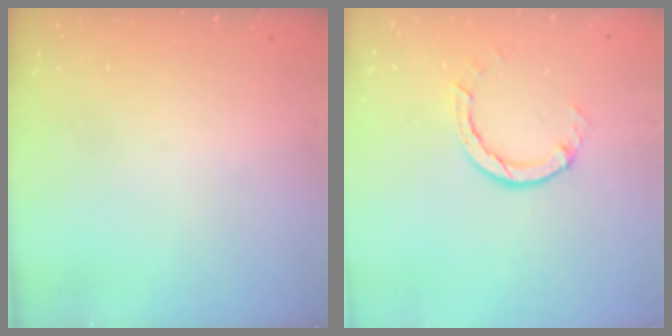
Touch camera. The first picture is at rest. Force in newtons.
{"total": 3.8, "press": 3.8, "slide": 0.4}